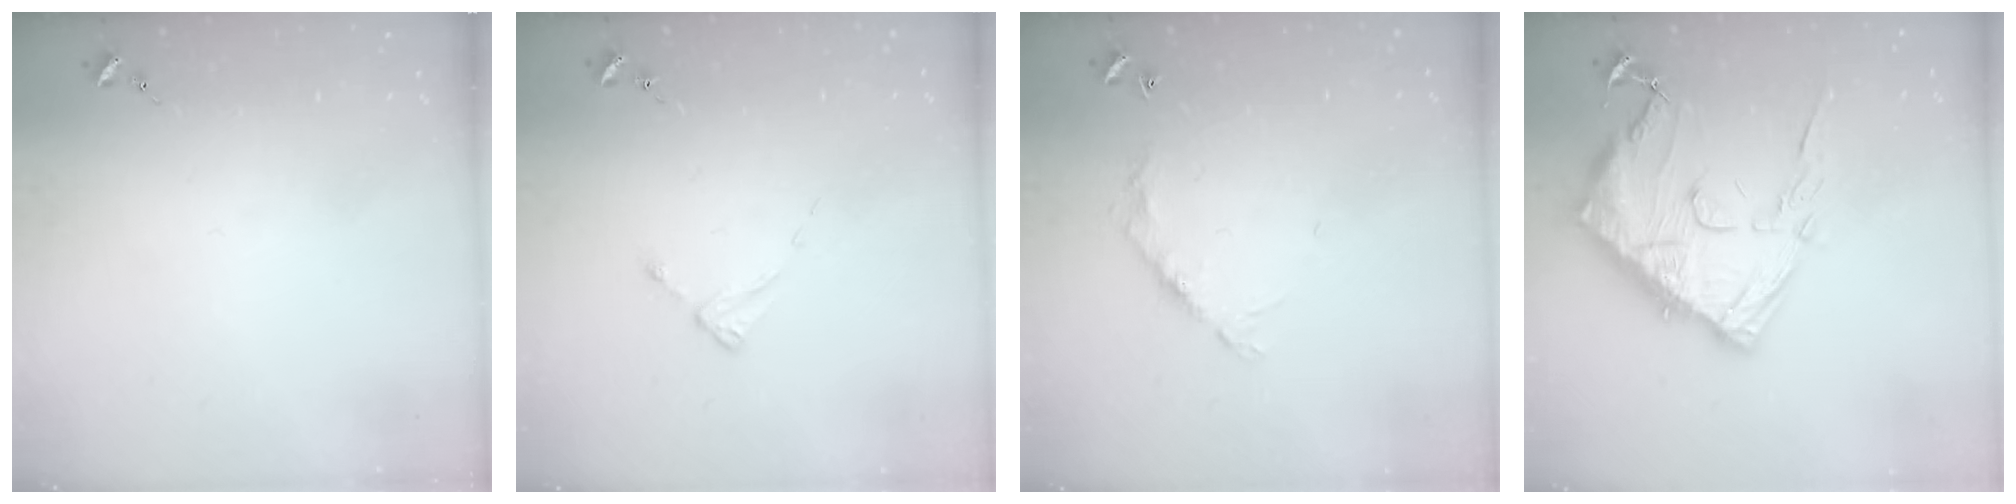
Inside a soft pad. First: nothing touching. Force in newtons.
{"total": 2.3, "press": 2.3, "slide": 0.3}
{"total": 8.1, "press": 8.1, "slide": 0.7}
{"total": 18.7, "press": 18.6, "slide": 1.2}